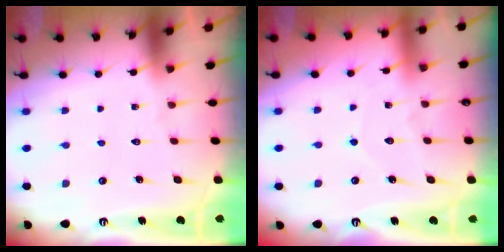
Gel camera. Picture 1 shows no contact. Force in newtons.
{"total": 3.0, "press": 3.0, "slide": 0.3}